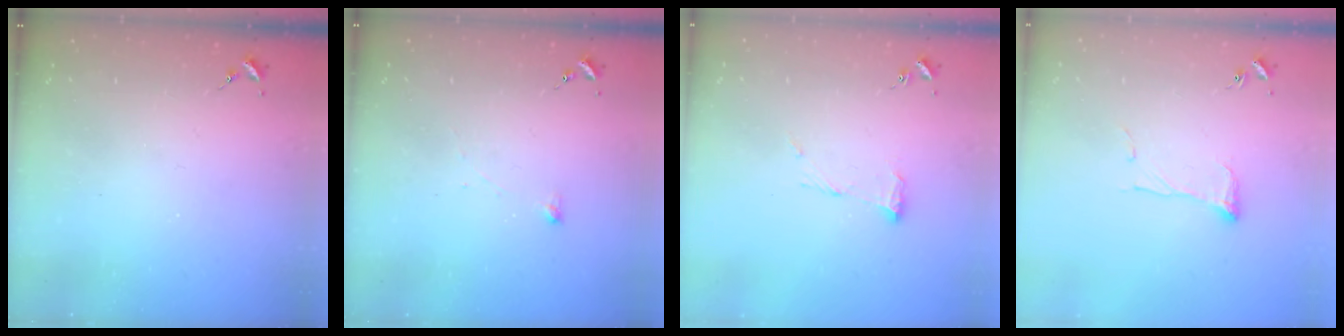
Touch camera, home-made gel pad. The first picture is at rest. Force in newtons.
{"total": 2.6, "press": 2.6, "slide": 0.1}
{"total": 8.1, "press": 8.1, "slide": 0.2}
{"total": 6.6, "press": 6.6, "slide": 0.4}